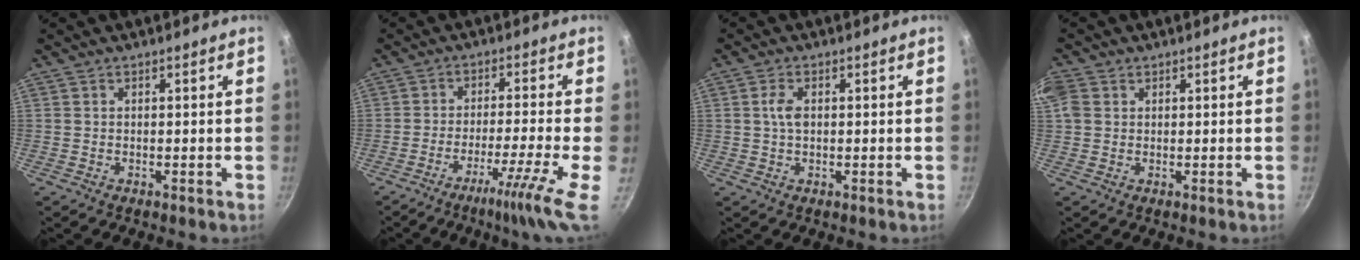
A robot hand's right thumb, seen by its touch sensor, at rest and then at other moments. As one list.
[{"total": 10.7, "force": [-5.3, -0.2, 9.3], "torque": [-0.140, 0.022, -0.090]}, {"total": 3.0, "force": [0.4, 1.7, 2.4], "torque": [-0.047, 0.003, 0.007]}, {"total": 4.4, "force": [1.4, 3.4, 2.4], "torque": [-0.047, 0.009, 0.025]}]